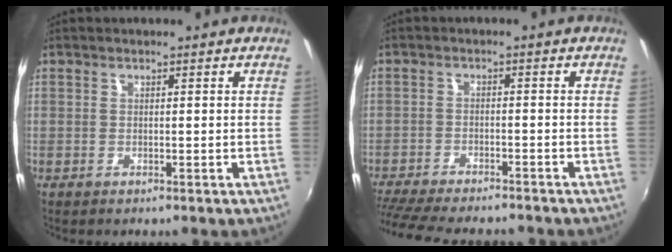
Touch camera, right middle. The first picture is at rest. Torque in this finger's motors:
{"motor_torque": [1.00, -1.14, 0.16, 0.05]}